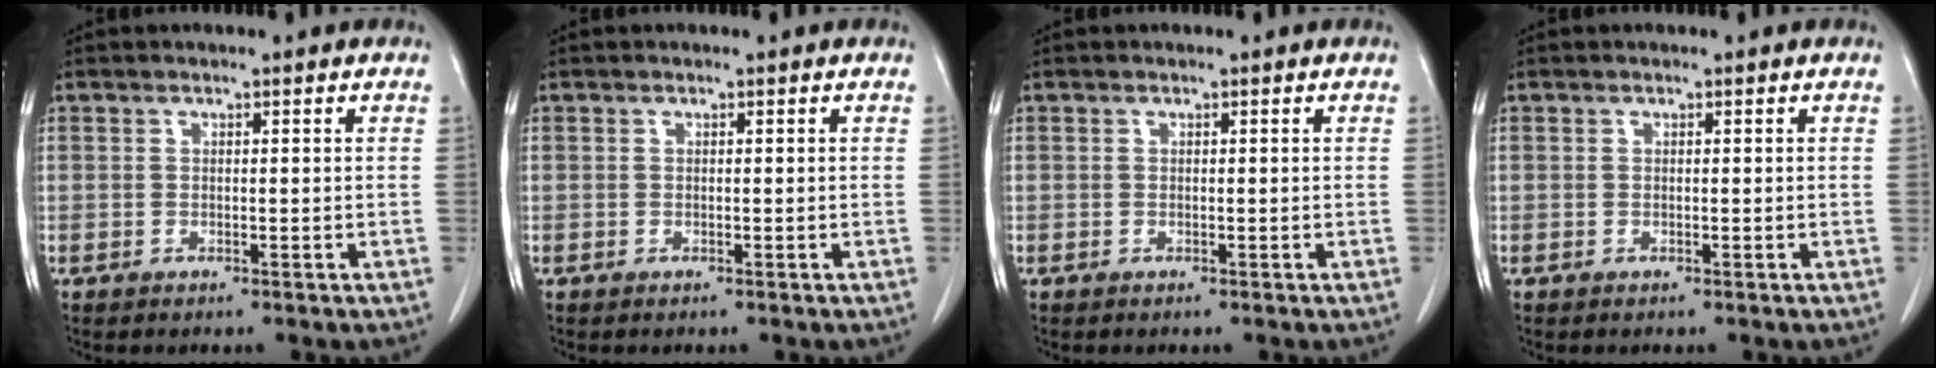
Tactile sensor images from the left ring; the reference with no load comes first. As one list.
[{"total": 0.0}, {"total": 0.0}, {"total": 0.0}]